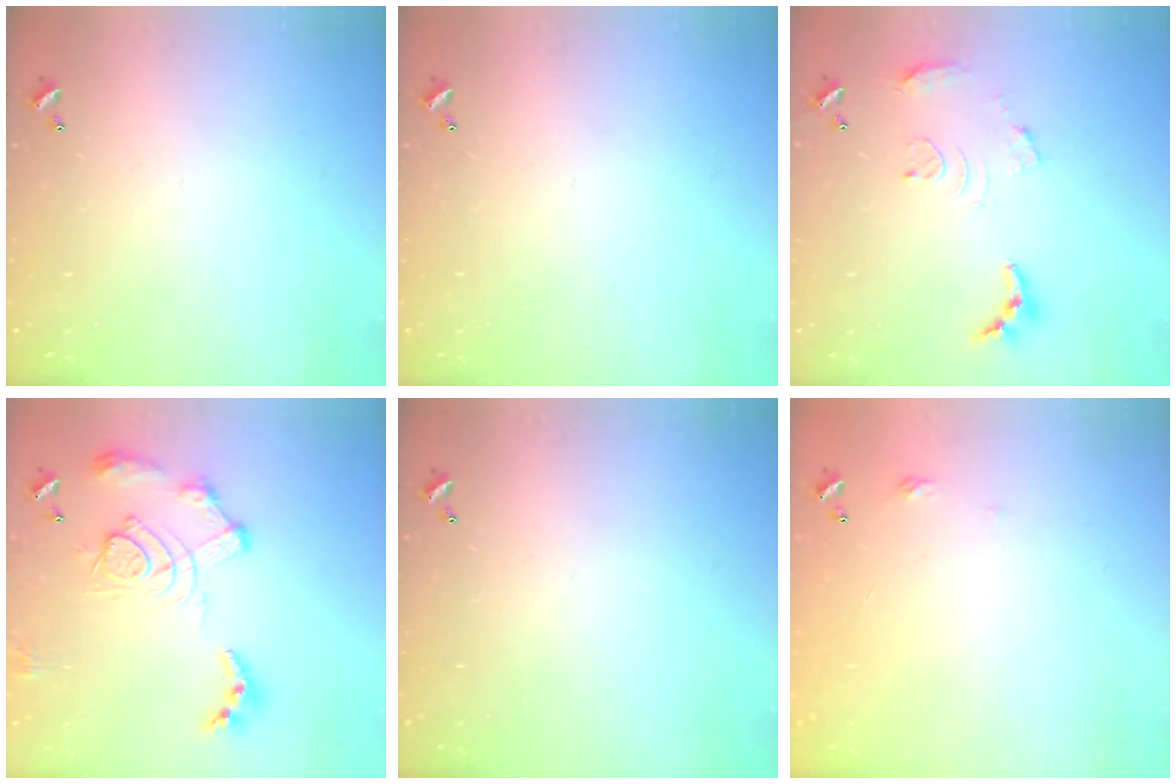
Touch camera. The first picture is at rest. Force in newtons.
{"total": 0.0}
{"total": 10.6, "press": 10.6, "slide": 0.8}
{"total": 15.6, "press": 15.5, "slide": 1.6}
{"total": 0.0}
{"total": 2.7, "press": 2.6, "slide": 0.4}